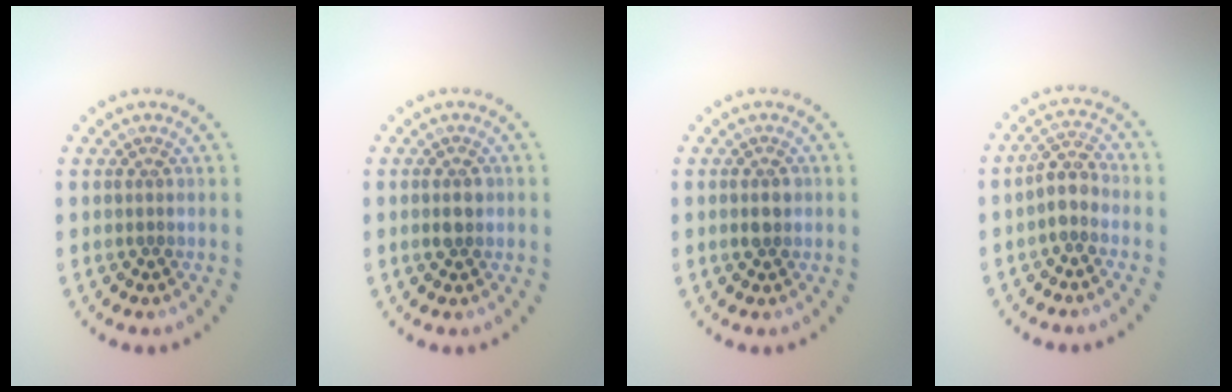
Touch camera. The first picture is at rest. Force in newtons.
{"total": 1.4, "press": 1.4, "slide": 0.1}
{"total": 1.7, "press": 1.7, "slide": 0.0}
{"total": 2.4, "press": 2.1, "slide": 1.3}